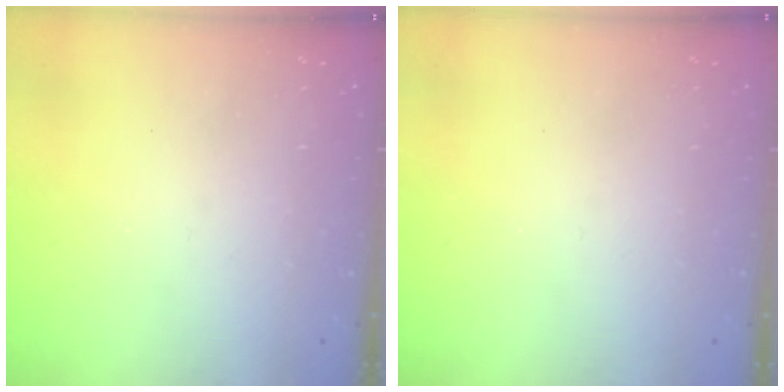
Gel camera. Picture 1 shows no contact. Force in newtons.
{"total": 0.0}